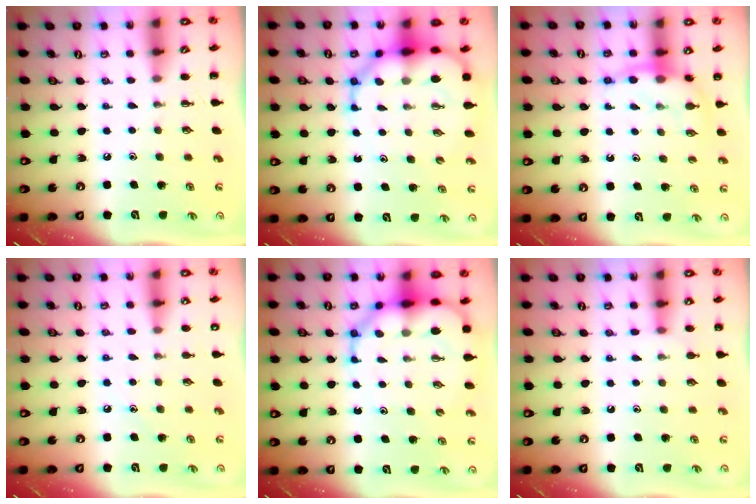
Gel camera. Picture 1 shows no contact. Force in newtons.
{"total": 12.5, "press": 12.0, "slide": 3.5}
{"total": 8.1, "press": 8.0, "slide": 1.2}
{"total": 8.3, "press": 8.0, "slide": 2.4}
{"total": 12.5, "press": 12.0, "slide": 3.5}
{"total": 5.4, "press": 5.2, "slide": 1.5}